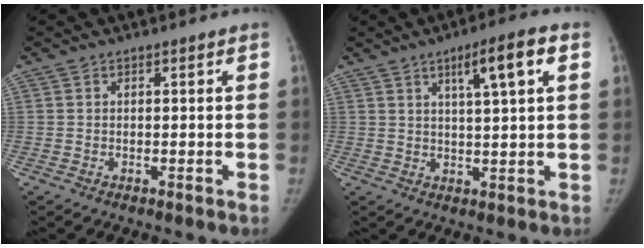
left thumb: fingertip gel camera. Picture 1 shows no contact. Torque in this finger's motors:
{"motor_torque": [0.83, 0.41, 0.63, -0.41, 0.25]}